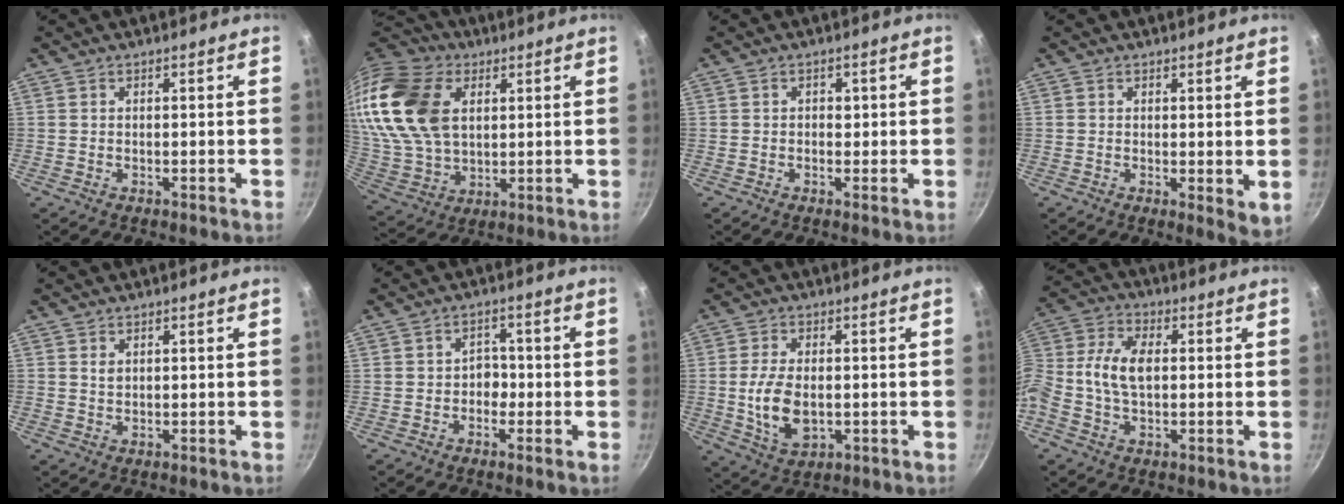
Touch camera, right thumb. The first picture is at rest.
{"total": 23.7, "force": [7.2, 15.9, 16.0], "torque": [-0.333, -0.002, 0.140]}
{"total": 1.5, "force": [0.0, 1.3, 0.7], "torque": [-0.001, 0.000, -0.002]}
{"total": 4.2, "force": [0.9, 1.7, 3.7], "torque": [-0.047, -0.008, 0.014]}
{"total": 1.1, "force": [0.4, 0.8, 0.6], "torque": [-0.009, 0.000, 0.008]}
{"total": 3.0, "force": [-1.0, 2.5, 1.4], "torque": [0.008, 0.017, -0.019]}
{"total": 9.0, "force": [-0.7, 5.2, 7.2], "torque": [-0.135, -0.002, -0.007]}
{"total": 9.8, "force": [-0.1, 6.0, 7.7], "torque": [-0.167, 0.026, -0.022]}